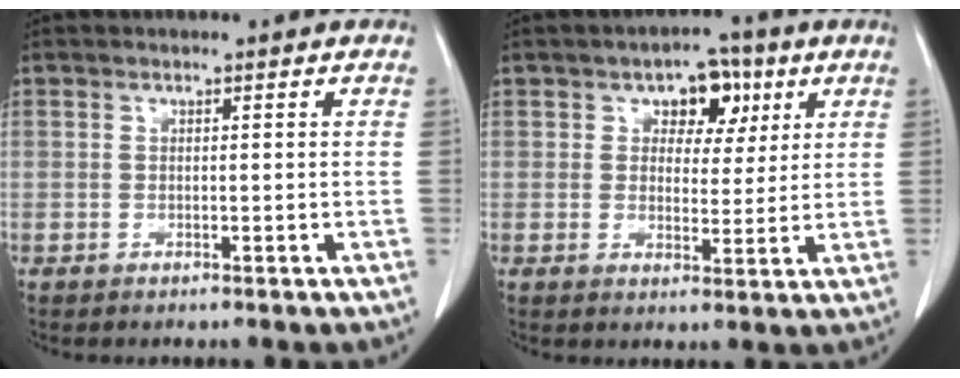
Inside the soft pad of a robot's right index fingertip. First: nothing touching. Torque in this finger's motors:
{"motor_torque": [0.12, 0.11, 0.03, 0.03]}